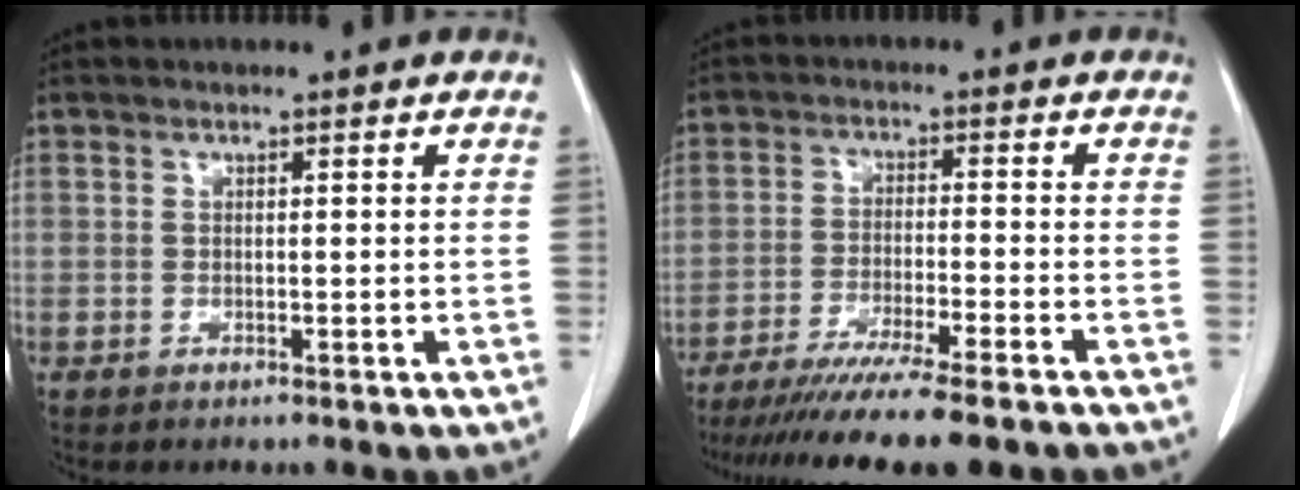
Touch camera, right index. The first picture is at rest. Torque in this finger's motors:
{"motor_torque": [1.08, -1.06, 0.60, 0.21]}